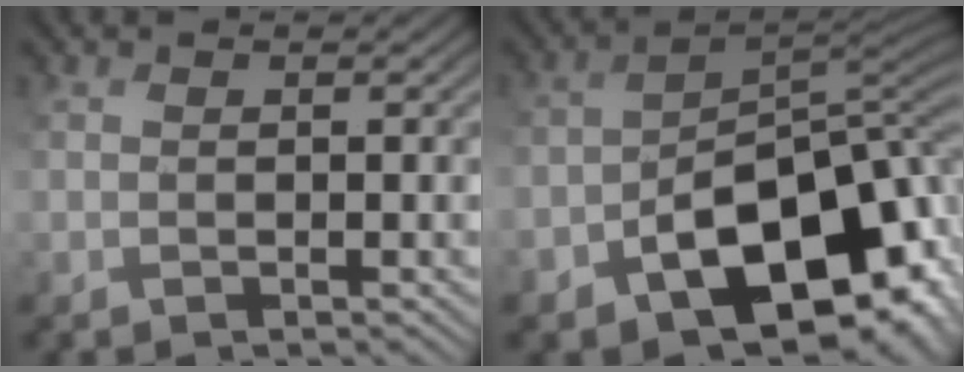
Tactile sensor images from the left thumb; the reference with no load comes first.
{"total": 14.0, "force": [-7.3, 7.7, 9.1], "torque": [-0.136, -0.030, -0.104]}